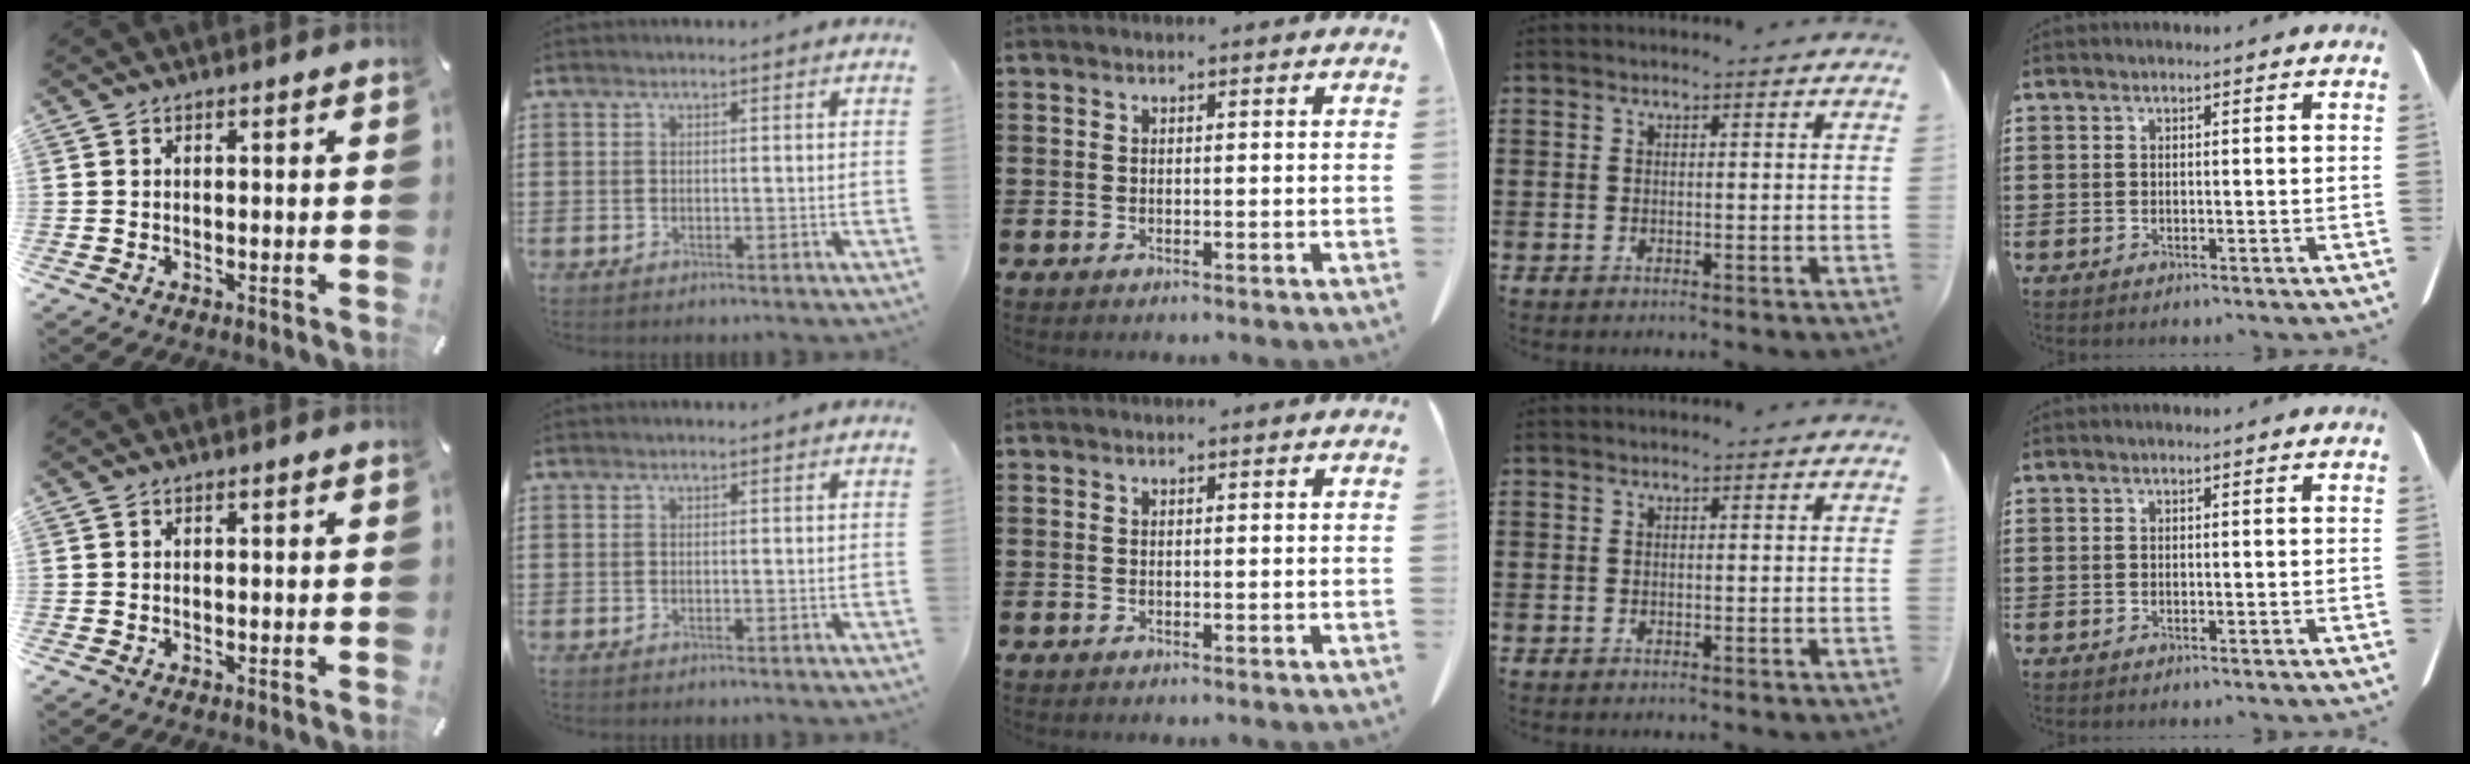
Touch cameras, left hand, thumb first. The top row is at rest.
{}